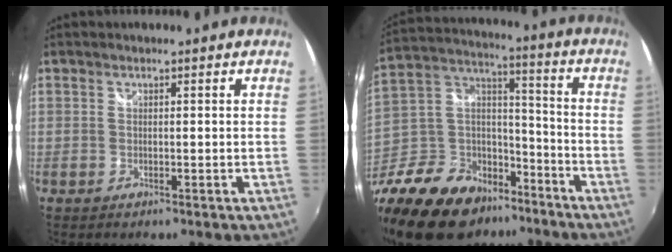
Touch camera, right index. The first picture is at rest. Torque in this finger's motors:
{"motor_torque": [0.30, -0.44, -0.03, -0.09]}